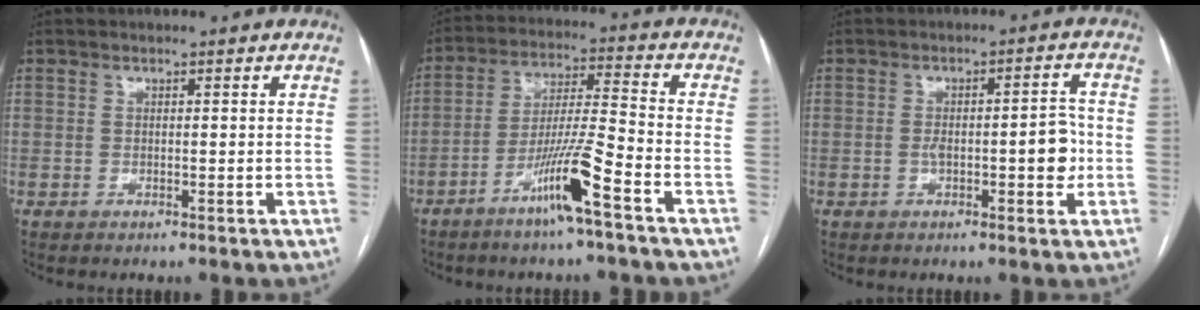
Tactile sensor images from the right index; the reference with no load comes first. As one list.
[{"total": 10.2, "force": [-5.8, -0.9, 8.3], "torque": [-0.157, -0.008, -0.110]}, {"total": 6.1, "force": [-1.1, 1.7, 5.8], "torque": [-0.089, 0.014, -0.011]}]